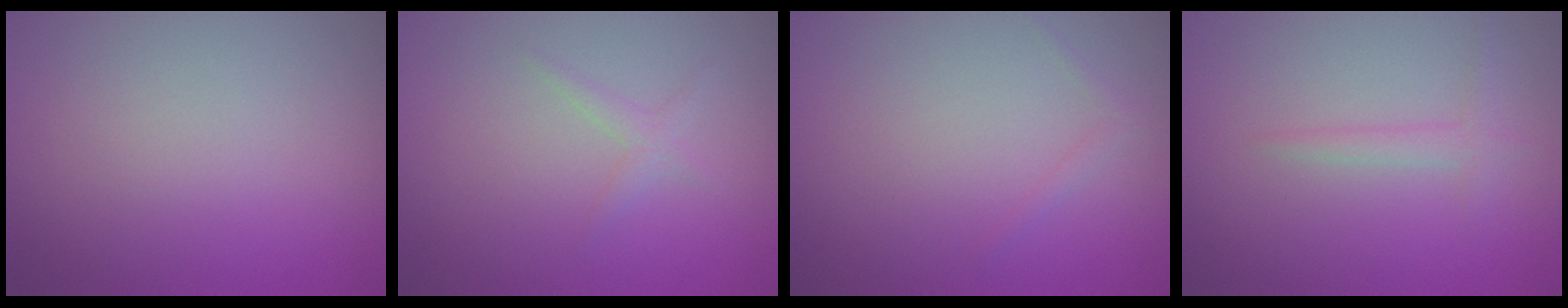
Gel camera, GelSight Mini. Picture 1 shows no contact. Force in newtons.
{"total": 1.1, "press": 1.1, "slide": 0.0}
{"total": 0.6, "press": 0.6, "slide": 0.1}
{"total": 1.5, "press": 1.5, "slide": 0.1}